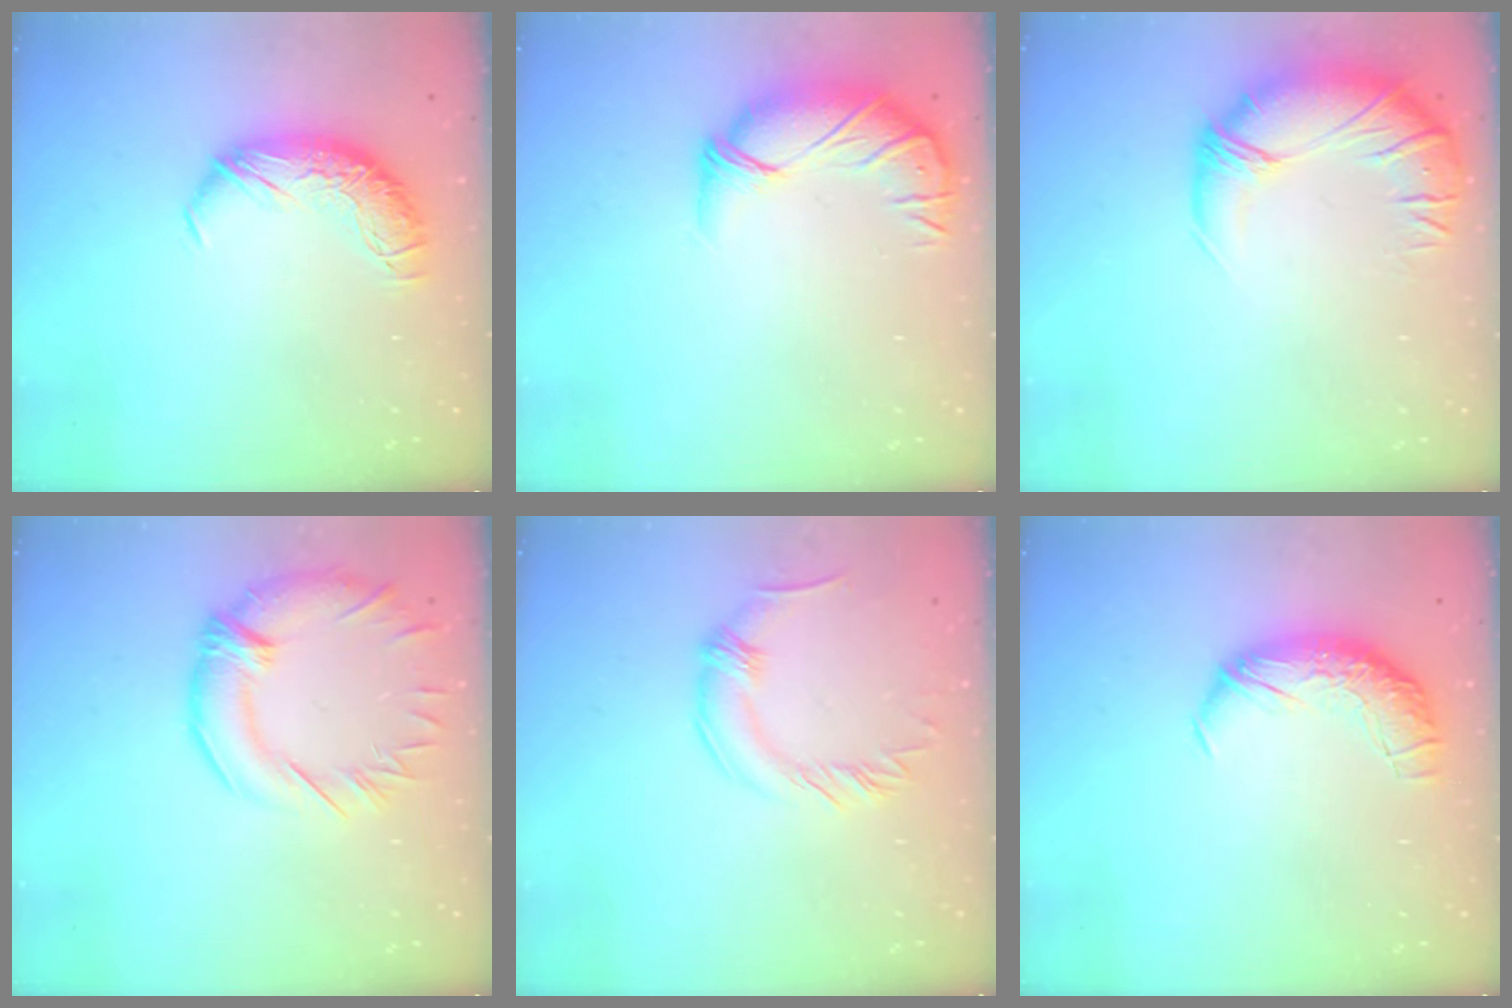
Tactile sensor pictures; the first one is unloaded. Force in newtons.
{"total": 3.5, "press": 2.6, "slide": 2.4}
{"total": 2.9, "press": 0.1, "slide": 2.9}
{"total": 4.3, "press": 3.8, "slide": 2.1}
{"total": 0.0}
{"total": 2.3, "press": 0.9, "slide": 2.1}